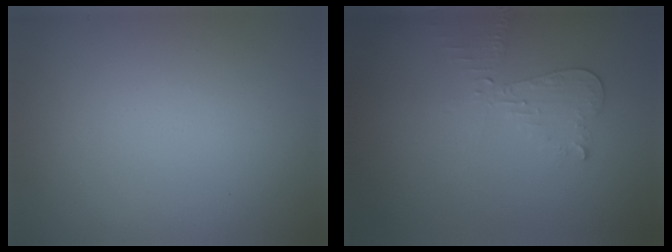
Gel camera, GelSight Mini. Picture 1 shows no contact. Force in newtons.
{"total": 2.1, "press": 2.1, "slide": 0.1}